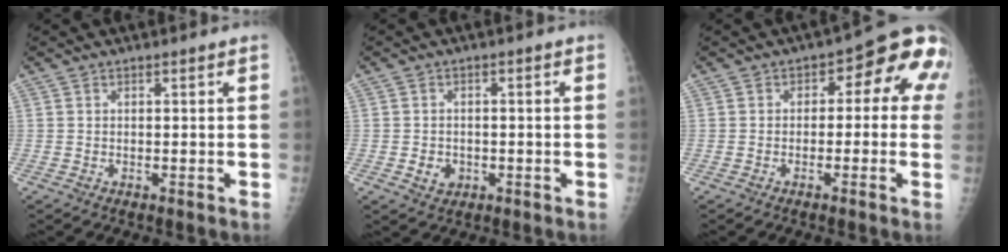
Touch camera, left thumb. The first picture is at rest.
{"total": 3.4, "force": [-0.9, 2.9, 1.5], "torque": [-0.012, 0.004, -0.009]}
{"total": 9.9, "force": [0.8, 5.9, 7.9], "torque": [-0.047, 0.034, -0.005]}